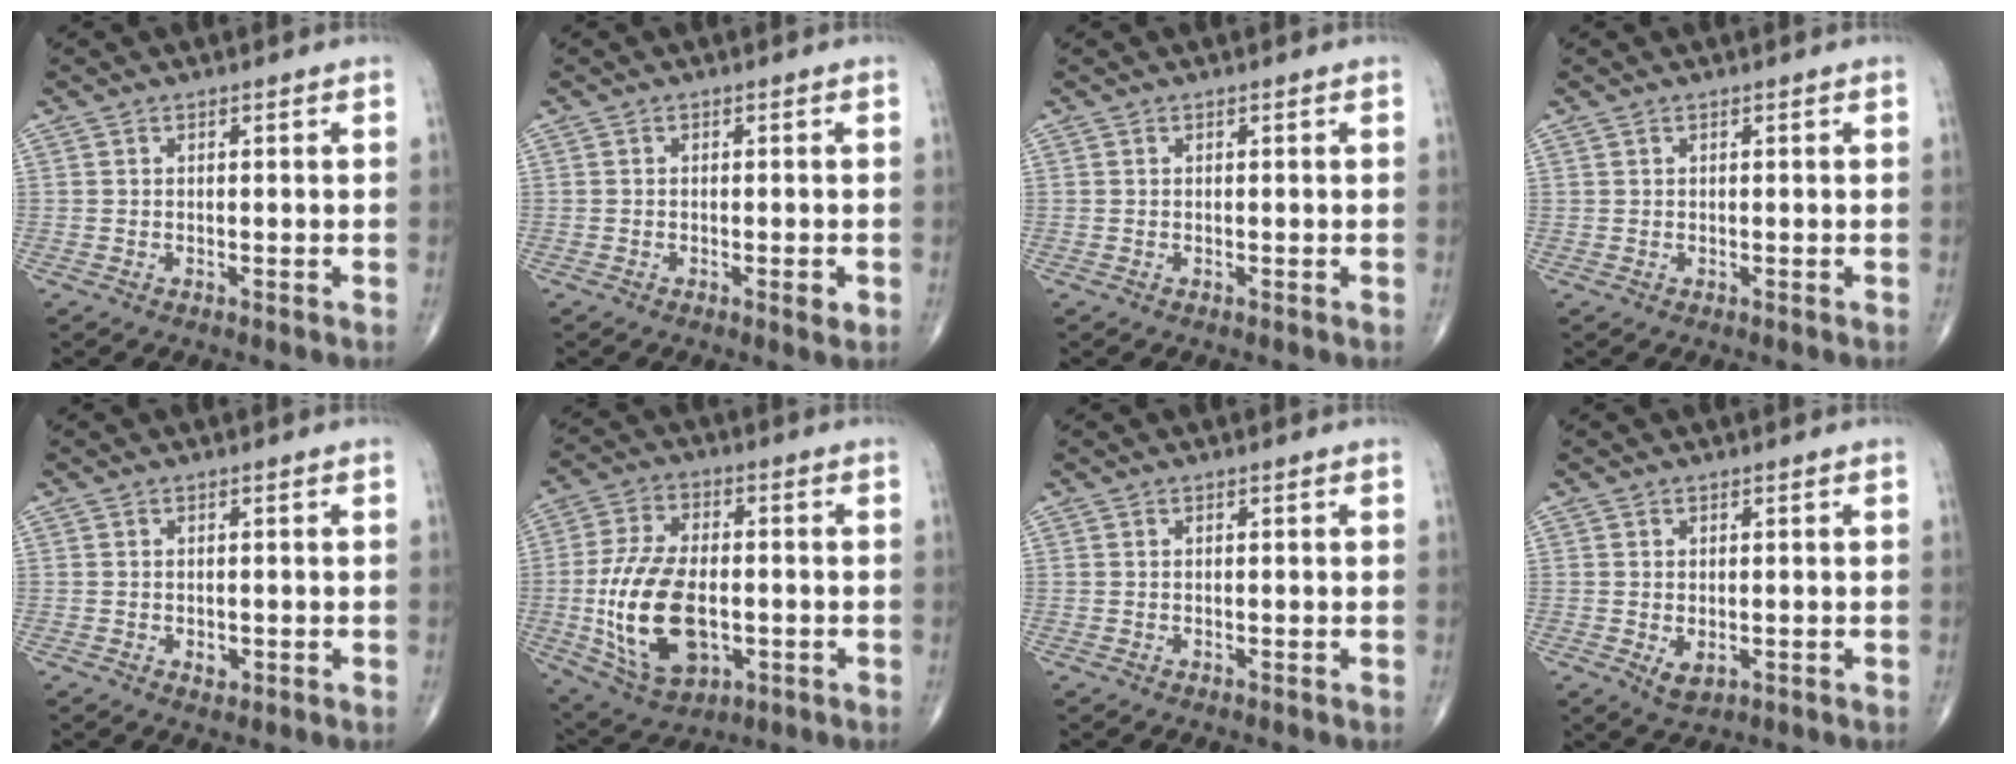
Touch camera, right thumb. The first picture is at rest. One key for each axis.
{"total": 1.7, "fx": -0.6, "fy": 0.5, "fz": 1.6, "tx": -0.020, "ty": -0.002, "tz": -0.011}
{"total": 0.0}
{"total": 0.0}
{"total": 1.5, "fx": -0.4, "fy": 1.0, "fz": 1.0, "tx": -0.011, "ty": -0.001, "tz": -0.005}
{"total": 17.9, "fx": -2.7, "fy": 10.0, "fz": 14.5, "tx": -0.274, "ty": 0.003, "tz": -0.035}
{"total": 0.0}
{"total": 2.8, "fx": -0.5, "fy": 1.6, "fz": 2.2, "tx": -0.030, "ty": -0.006, "tz": -0.002}